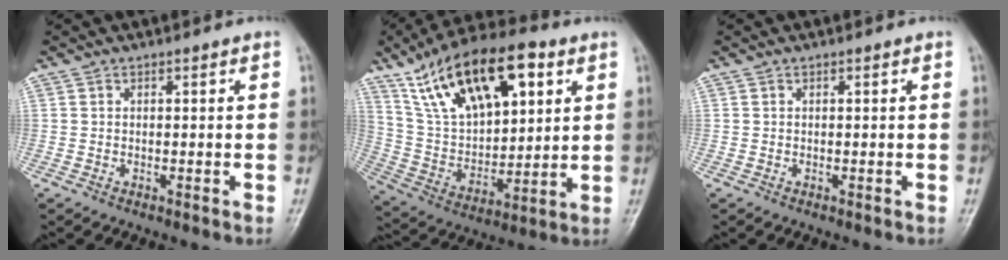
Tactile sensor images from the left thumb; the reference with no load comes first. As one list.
[{"total": 23.1, "force": [11.0, 11.2, 16.9], "torque": [-0.258, -0.023, 0.199]}, {"total": 0.0}]